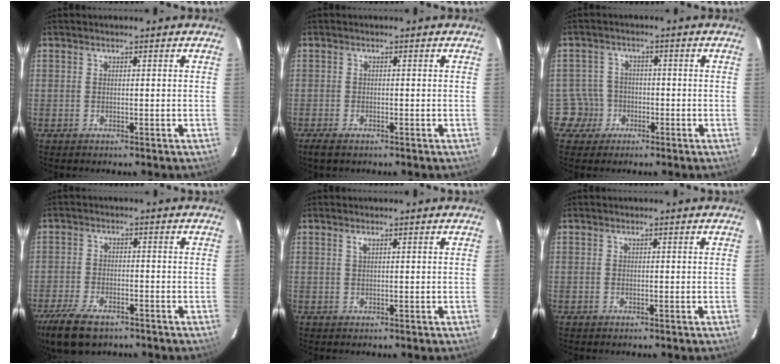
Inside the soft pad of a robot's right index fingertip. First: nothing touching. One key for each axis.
{"total": 2.9, "fx": -2.1, "fy": 1.0, "fz": 1.7, "tx": -0.039, "ty": -0.009, "tz": -0.041}
{"total": 4.6, "fx": -2.0, "fy": 4.1, "fz": -0.4, "tx": 0.006, "ty": 0.022, "tz": -0.035}
{"total": 11.0, "fx": -7.9, "fy": 4.7, "fz": 6.1, "tx": -0.155, "ty": -0.025, "tz": -0.144}
{"total": 0.7, "fx": 0.4, "fy": 0.1, "fz": 0.5, "tx": -0.010, "ty": 0.003, "tz": 0.008}
{"total": 0.0}